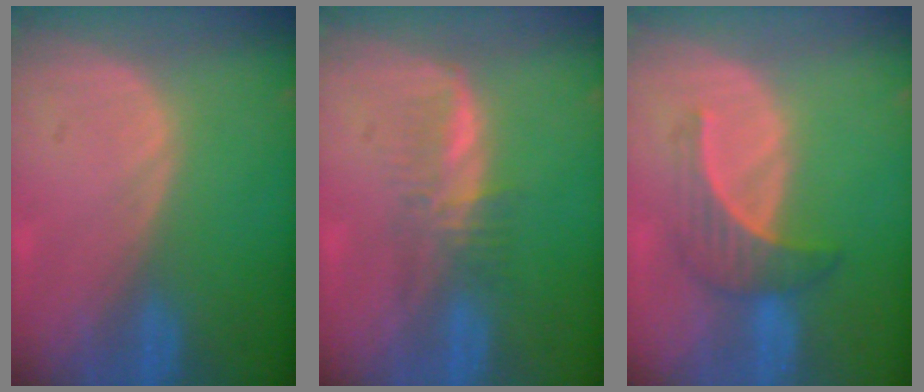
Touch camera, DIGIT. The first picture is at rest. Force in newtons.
{"total": 3.4, "press": 3.4, "slide": 0.6}
{"total": 4.5, "press": 4.4, "slide": 0.8}